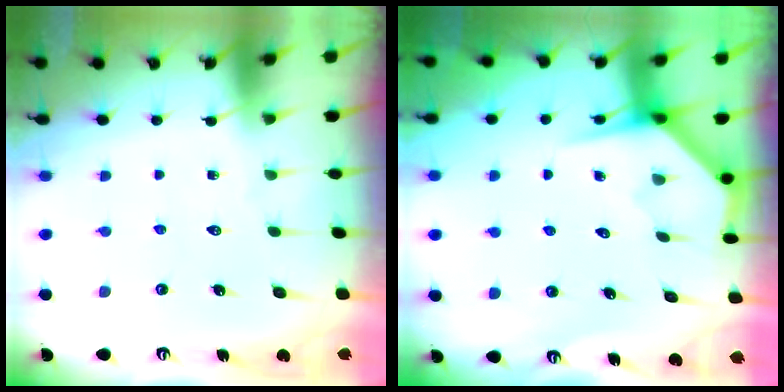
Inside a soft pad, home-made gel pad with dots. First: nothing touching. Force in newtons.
{"total": 4.2, "press": 4.2, "slide": 0.4}